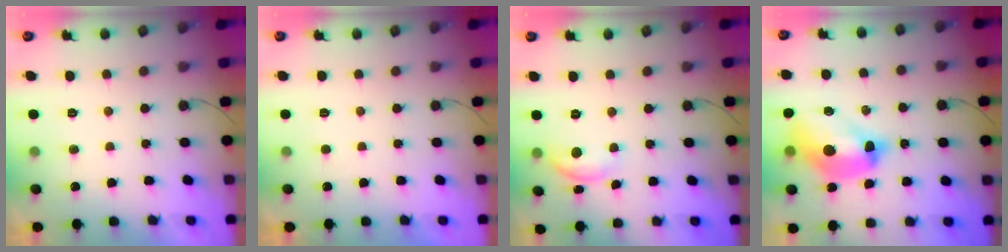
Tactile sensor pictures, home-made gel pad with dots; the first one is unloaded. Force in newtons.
{"total": 0.0}
{"total": 8.6, "press": 8.5, "slide": 0.5}
{"total": 14.6, "press": 14.6, "slide": 1.2}